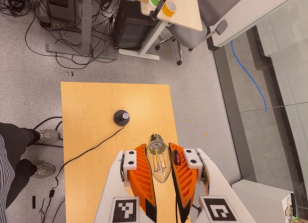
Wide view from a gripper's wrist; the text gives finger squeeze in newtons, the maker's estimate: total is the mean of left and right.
{"total": 21.3, "left": 25.8, "right": 16.8}